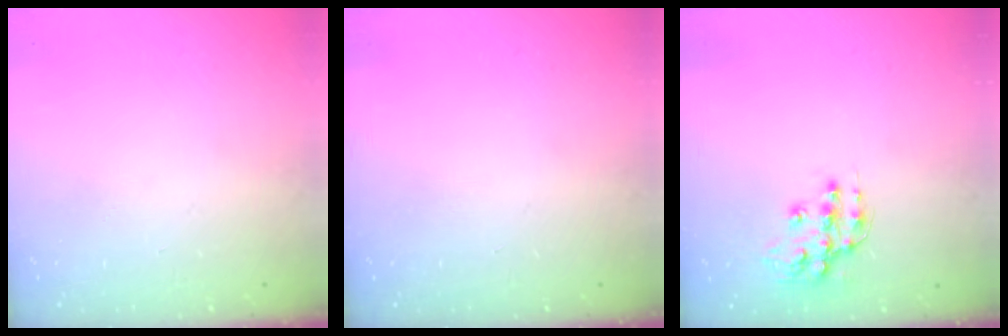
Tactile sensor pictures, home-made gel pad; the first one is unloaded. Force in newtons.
{"total": 0.0}
{"total": 12.8, "press": 12.8, "slide": 0.9}